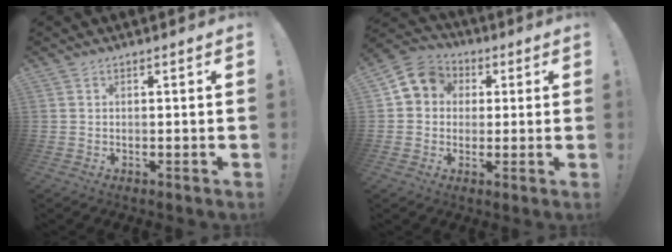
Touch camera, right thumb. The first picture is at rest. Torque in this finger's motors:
{"motor_torque": [0.79, 1.06, -0.12, 0.11, 0.16]}